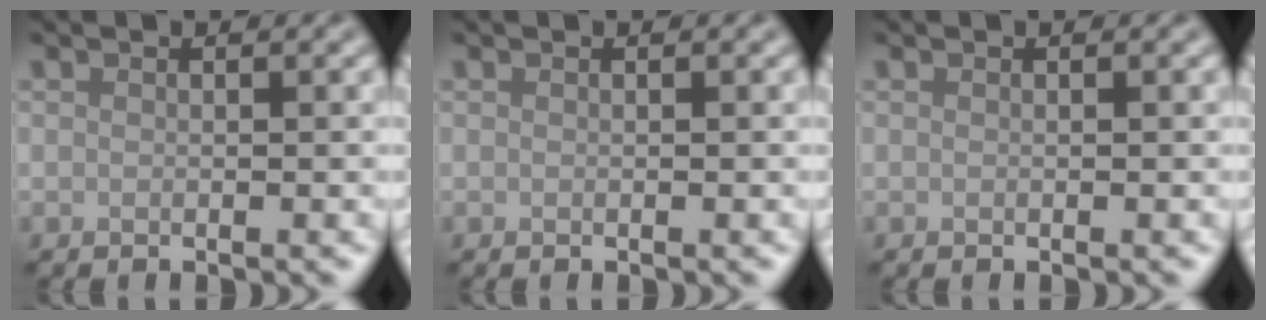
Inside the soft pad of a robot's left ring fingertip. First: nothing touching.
{"total": 0.0}
{"total": 0.0}